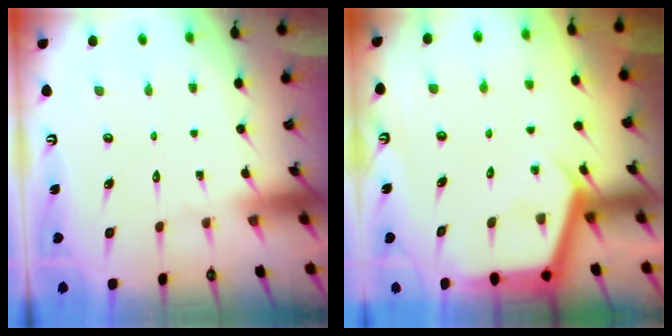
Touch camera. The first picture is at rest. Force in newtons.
{"total": 3.7, "press": 3.6, "slide": 0.4}